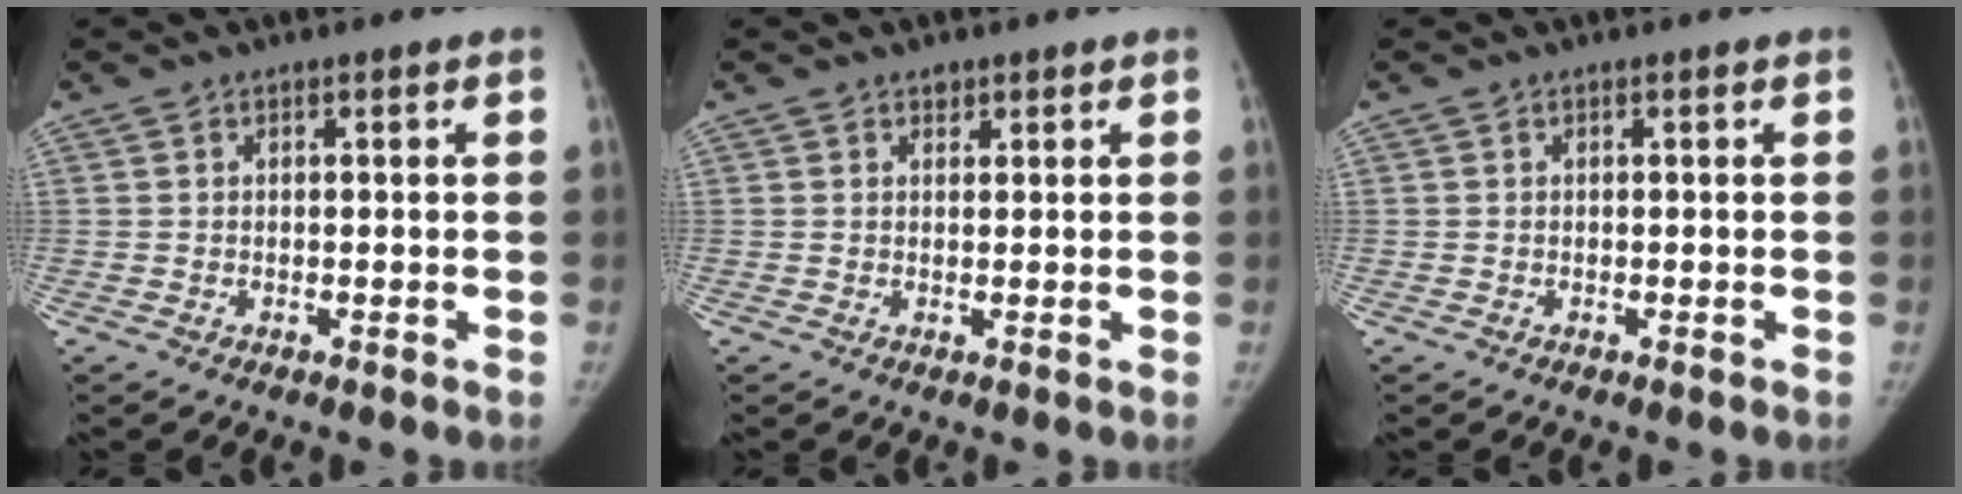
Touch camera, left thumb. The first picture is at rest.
{"total": 1.2, "force": [0.8, 0.8, 0.3], "torque": [0.005, -0.006, 0.009]}
{"total": 0.0}